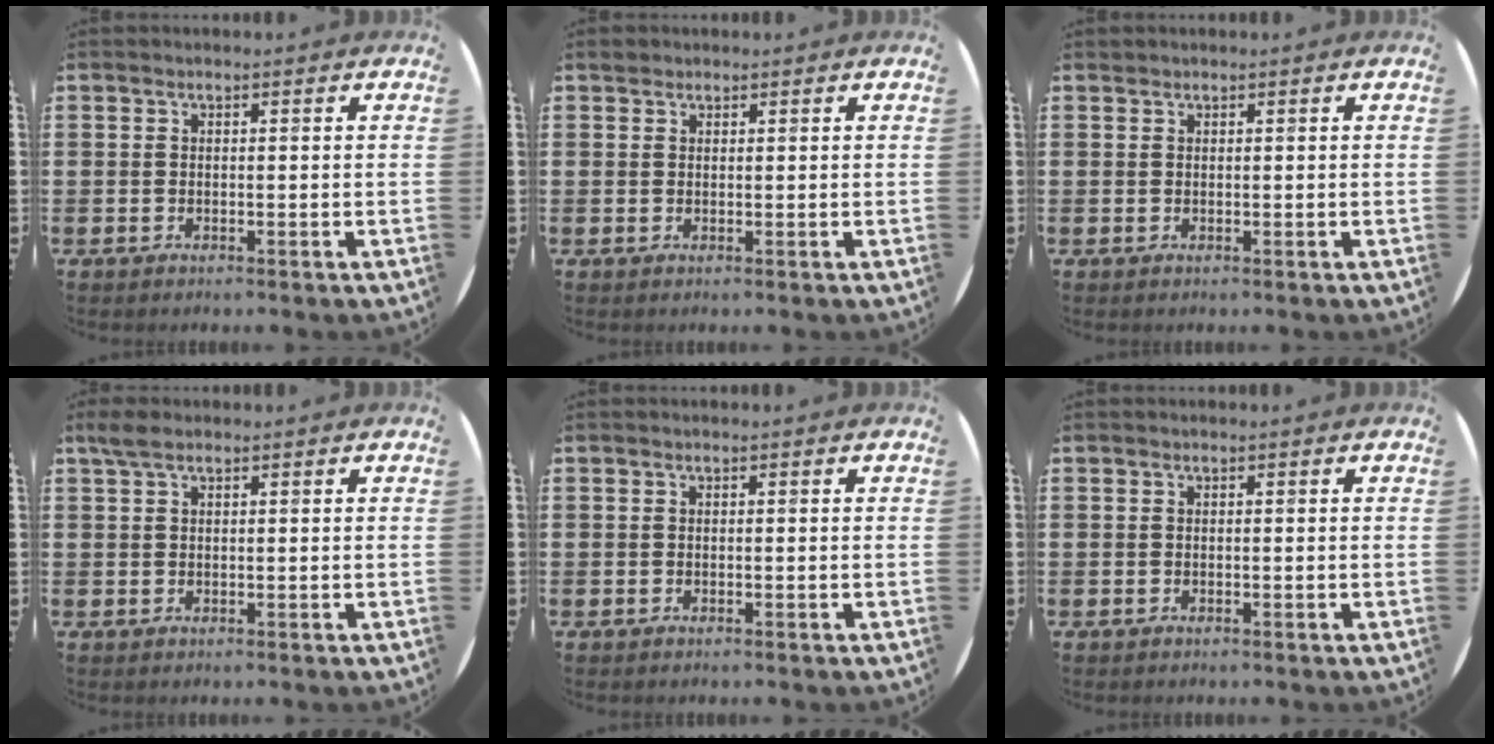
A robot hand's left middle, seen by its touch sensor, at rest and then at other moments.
{"total": 0.9, "force": [0.8, 0.4, 0.0], "torque": [0.007, -0.001, 0.014]}
{"total": 0.0}
{"total": 1.8, "force": [1.3, 0.8, 1.1], "torque": [-0.023, 0.006, 0.023]}
{"total": 0.0}
{"total": 0.0}